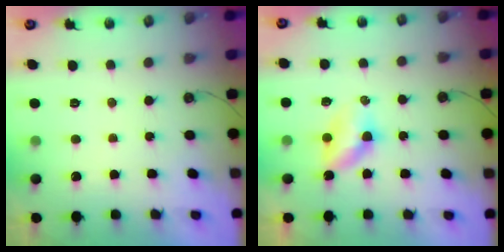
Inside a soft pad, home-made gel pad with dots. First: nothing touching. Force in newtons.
{"total": 6.1, "press": 4.8, "slide": 3.7}